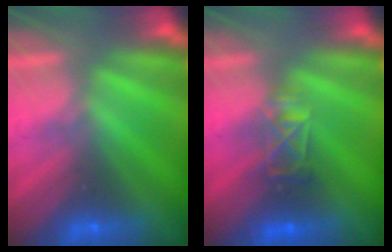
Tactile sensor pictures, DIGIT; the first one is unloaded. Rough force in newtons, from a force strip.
{"total": 2.9}